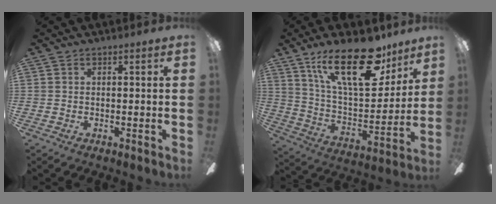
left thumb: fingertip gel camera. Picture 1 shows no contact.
{"total": 26.2, "force": [15.3, 11.0, 18.2], "torque": [-0.290, -0.081, 0.264]}